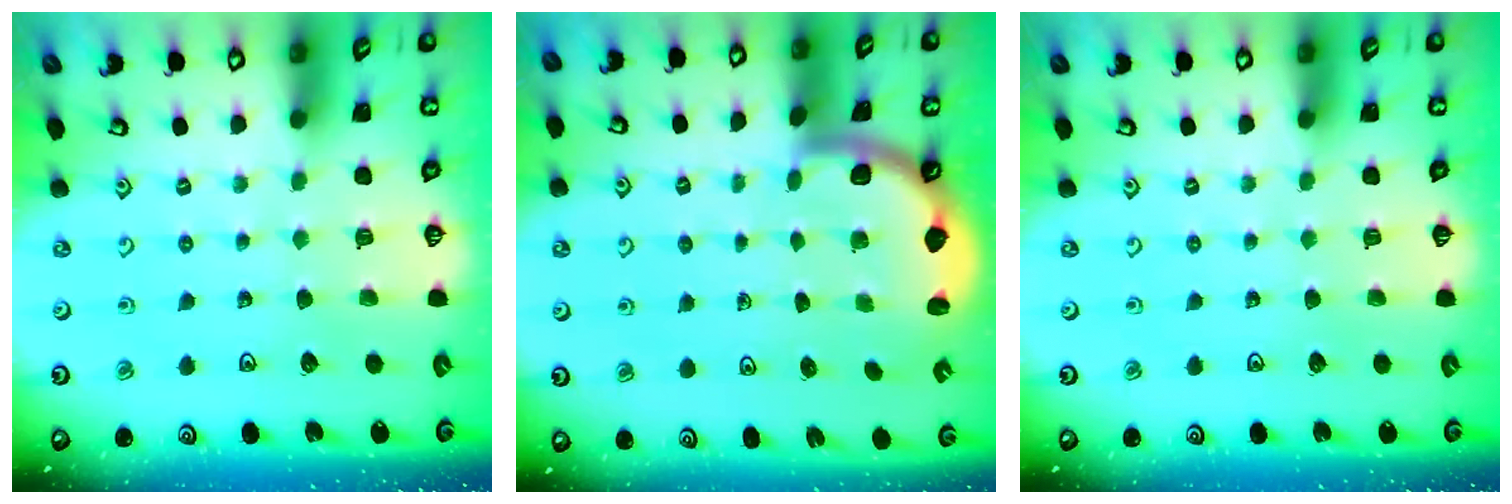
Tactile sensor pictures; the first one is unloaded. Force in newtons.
{"total": 1.6, "press": 1.6, "slide": 0.1}
{"total": 0.0}